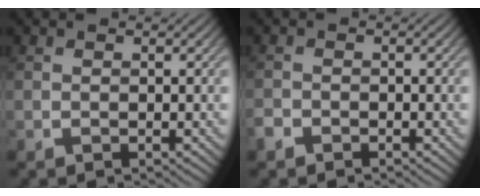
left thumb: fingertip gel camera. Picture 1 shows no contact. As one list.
[{"total": 1.4, "force": [-1.2, 0.7, 0.3], "torque": [-0.007, -0.001, -0.028]}]